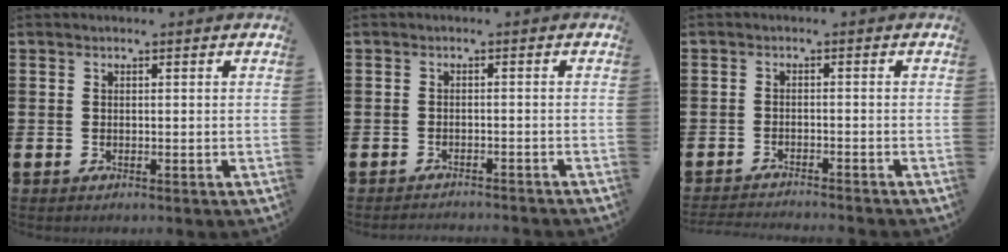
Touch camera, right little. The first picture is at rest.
{"total": 1.3, "force": [-1.3, -0.2, -0.1], "torque": [0.000, 0.004, -0.026]}
{"total": 1.7, "force": [-1.7, -0.3, 0.1], "torque": [-0.002, 0.002, -0.034]}